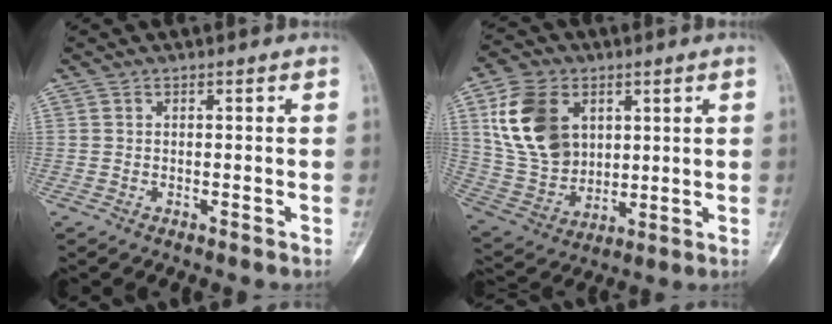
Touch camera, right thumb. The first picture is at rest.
{"total": 16.7, "force": [5.3, 12.2, 10.1], "torque": [-0.167, -0.014, 0.110]}